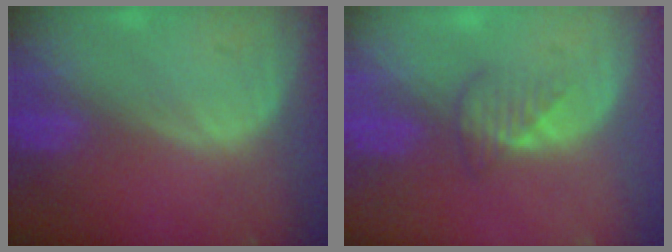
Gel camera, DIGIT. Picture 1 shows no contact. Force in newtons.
{"total": 2.5, "press": 2.5, "slide": 0.4}